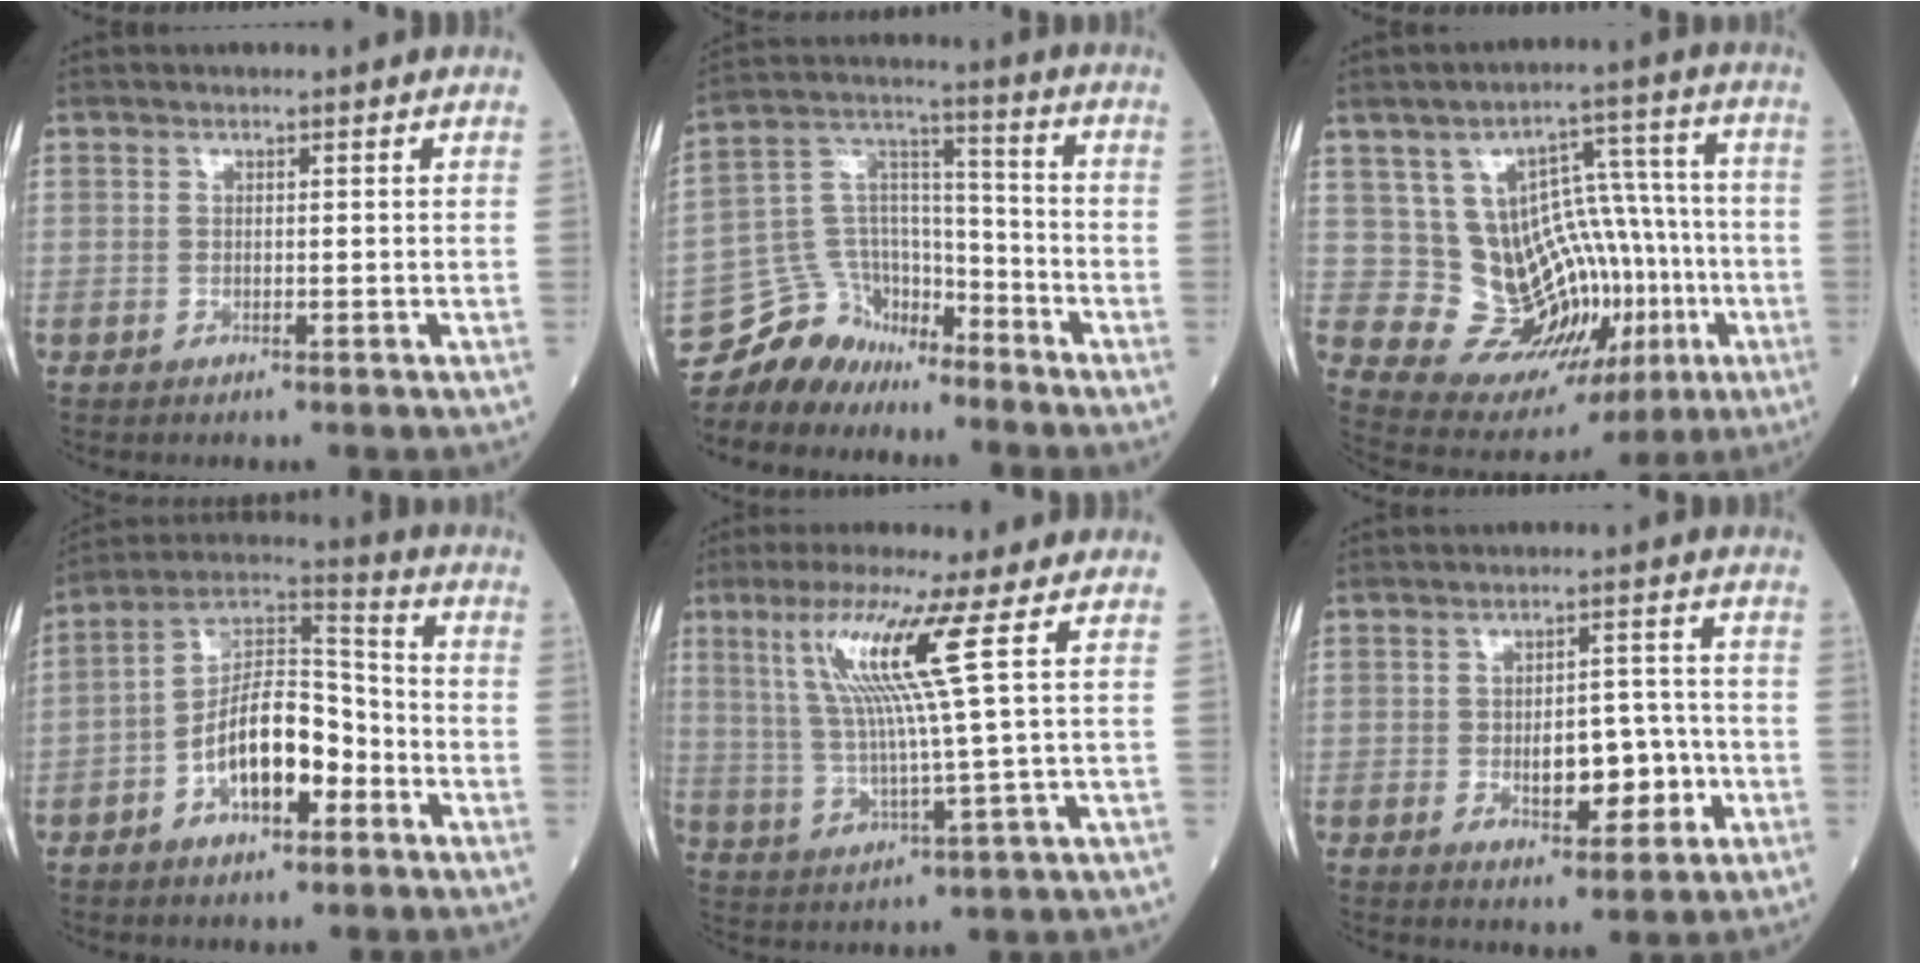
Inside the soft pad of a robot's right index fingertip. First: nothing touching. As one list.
[{"total": 11.5, "force": [-10.1, 5.5, 0.8], "torque": [-0.030, 0.065, -0.188]}, {"total": 16.8, "force": [-3.8, 10.8, 12.3], "torque": [-0.174, 0.038, -0.029]}, {"total": 12.1, "force": [-4.7, 4.9, 10.0], "torque": [-0.191, 0.026, -0.083]}, {"total": 10.8, "force": [4.1, -1.8, 9.9], "torque": [-0.199, 0.003, 0.082]}, {"total": 7.2, "force": [-2.0, 3.2, 6.1], "torque": [-0.094, 0.009, -0.022]}]